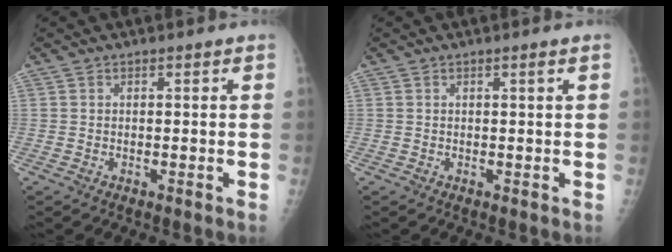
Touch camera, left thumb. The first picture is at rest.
{"total": 0.8, "force": [0.3, -0.2, 0.7], "torque": [-0.017, -0.003, 0.008]}